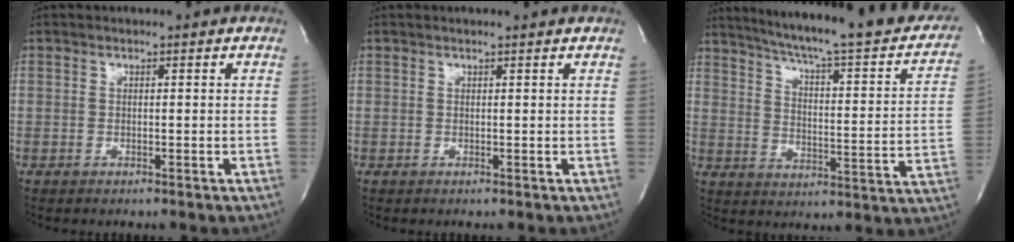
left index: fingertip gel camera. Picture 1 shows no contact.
{"total": 1.6, "force": [1.5, -0.2, 0.5], "torque": [-0.013, 0.007, 0.019]}
{"total": 26.9, "force": [22.3, 3.4, 14.6], "torque": [-0.215, -0.035, 0.281]}